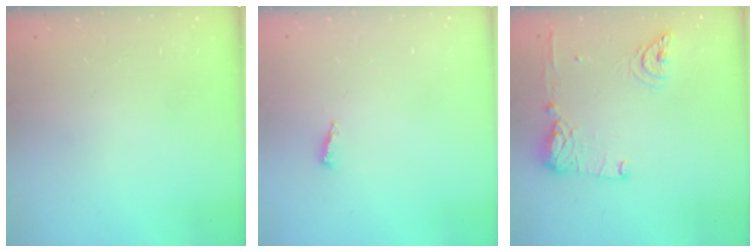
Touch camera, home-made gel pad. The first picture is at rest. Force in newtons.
{"total": 2.5, "press": 2.5, "slide": 0.2}
{"total": 12.7, "press": 12.4, "slide": 2.7}